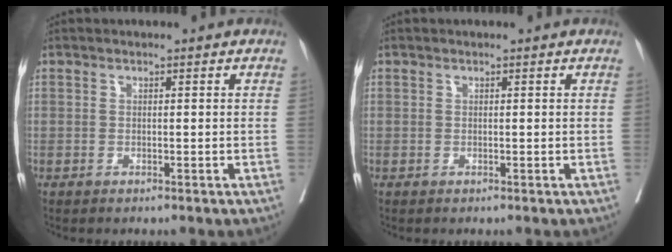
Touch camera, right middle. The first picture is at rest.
{"total": 0.0}